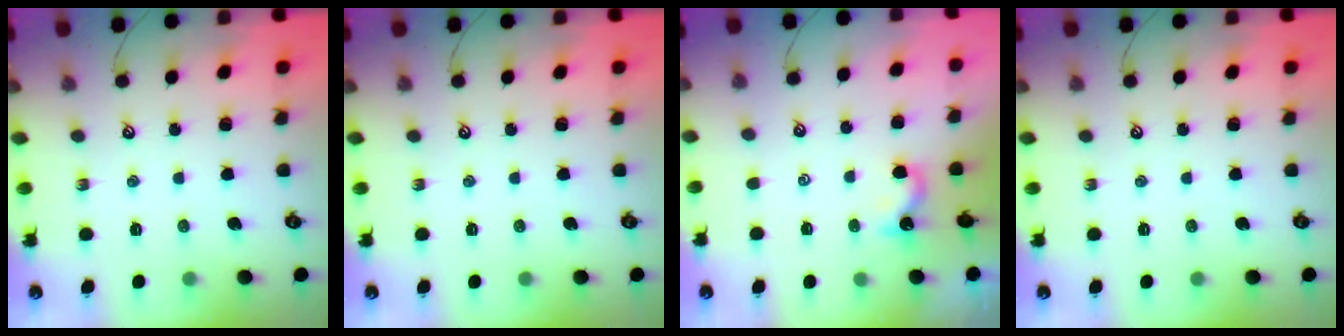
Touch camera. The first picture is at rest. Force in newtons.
{"total": 0.0}
{"total": 0.9, "press": 0.8, "slide": 0.3}
{"total": 0.0}